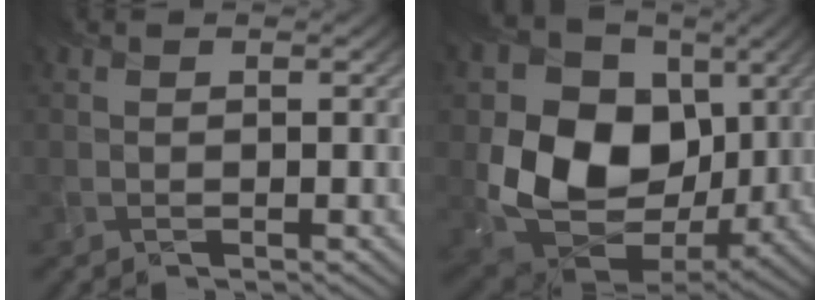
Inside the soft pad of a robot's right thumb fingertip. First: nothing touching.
{"total": 15.4, "force": [2.1, 12.3, 9.0], "torque": [-0.183, -0.012, 0.044]}